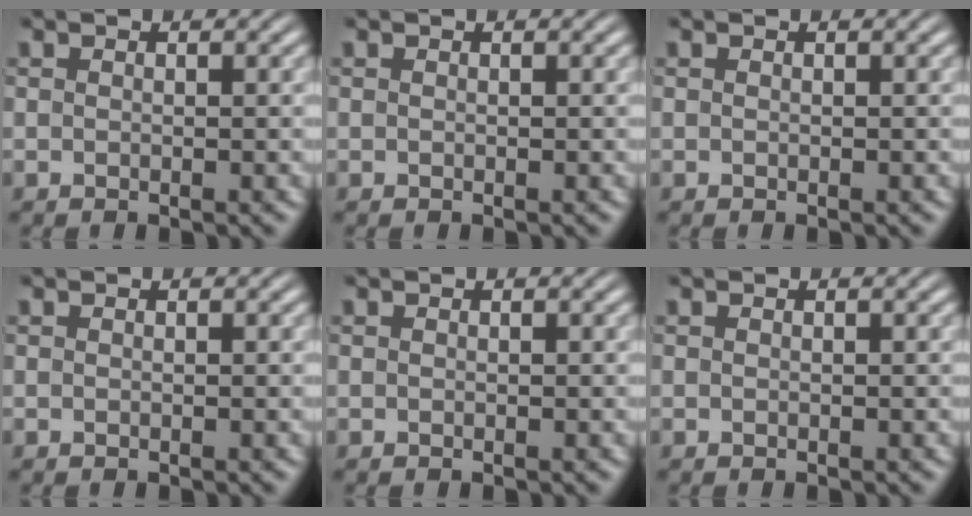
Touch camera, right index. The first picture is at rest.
{"total": 0.0}
{"total": 0.0}
{"total": 0.0}
{"total": 0.0}
{"total": 0.0}